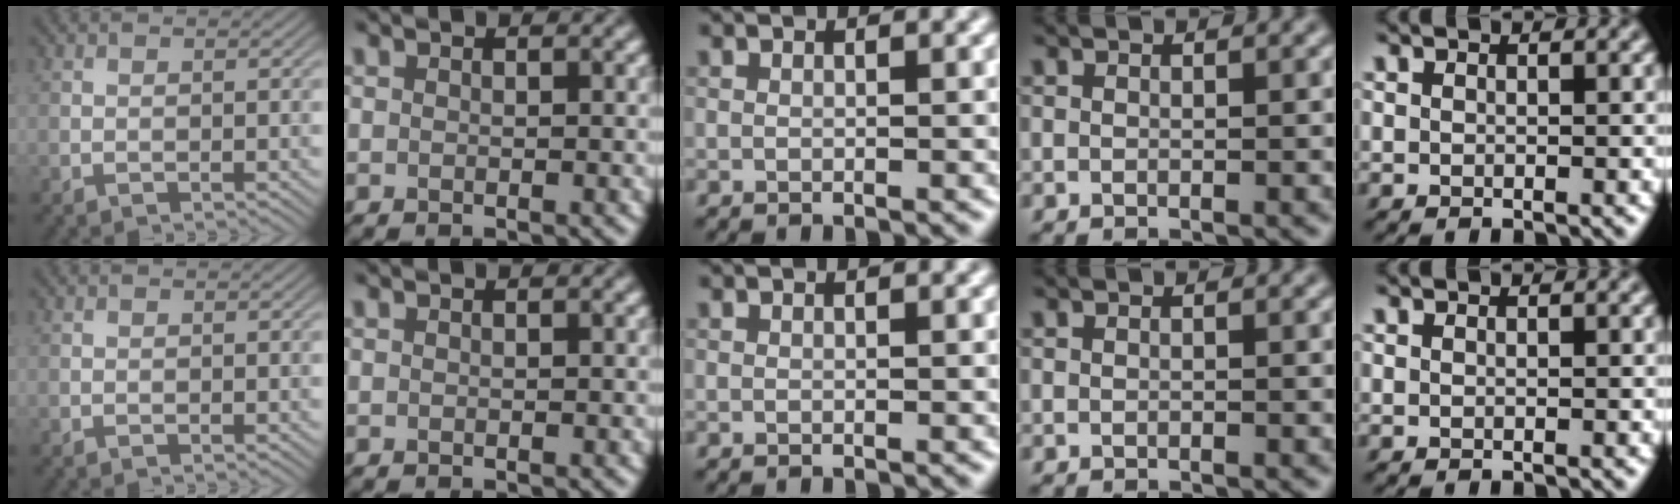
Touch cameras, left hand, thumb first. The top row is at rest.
{}